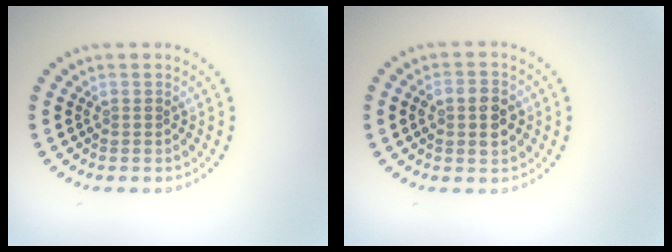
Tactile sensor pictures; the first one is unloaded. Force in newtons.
{"total": 3.8, "press": 3.8, "slide": 0.1}